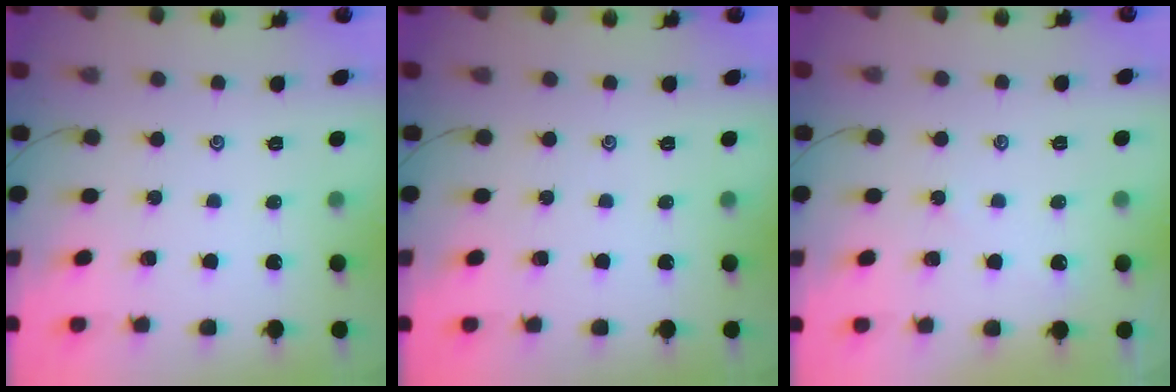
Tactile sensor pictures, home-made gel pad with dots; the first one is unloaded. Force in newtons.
{"total": 0.0}
{"total": 1.4, "press": 1.4, "slide": 0.4}